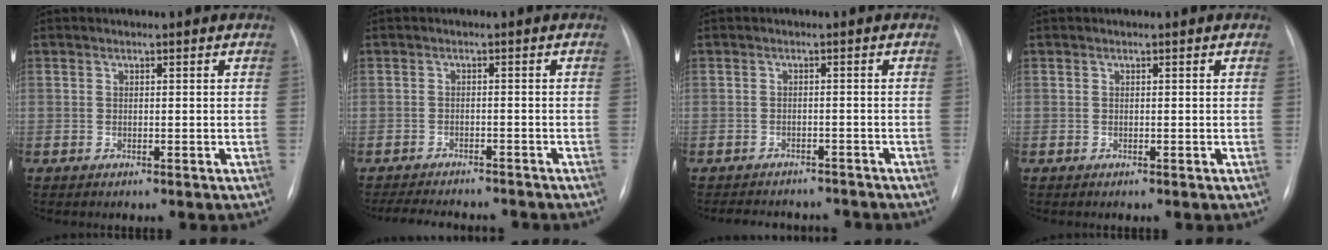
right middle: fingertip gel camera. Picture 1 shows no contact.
{"total": 10.7, "force": [-9.8, 2.4, 3.7], "torque": [-0.060, -0.002, -0.127]}
{"total": 8.6, "force": [-7.8, 3.0, 1.9], "torque": [-0.029, 0.010, -0.092]}
{"total": 0.0}